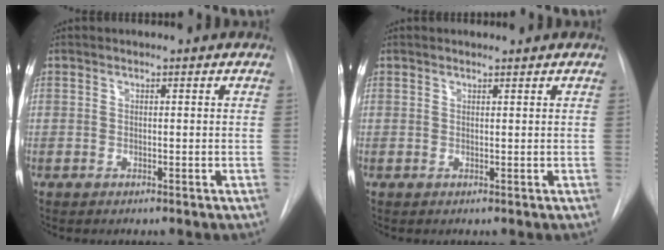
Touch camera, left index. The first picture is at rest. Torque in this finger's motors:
{"motor_torque": [0.18, -0.11, -0.01, 0.01]}